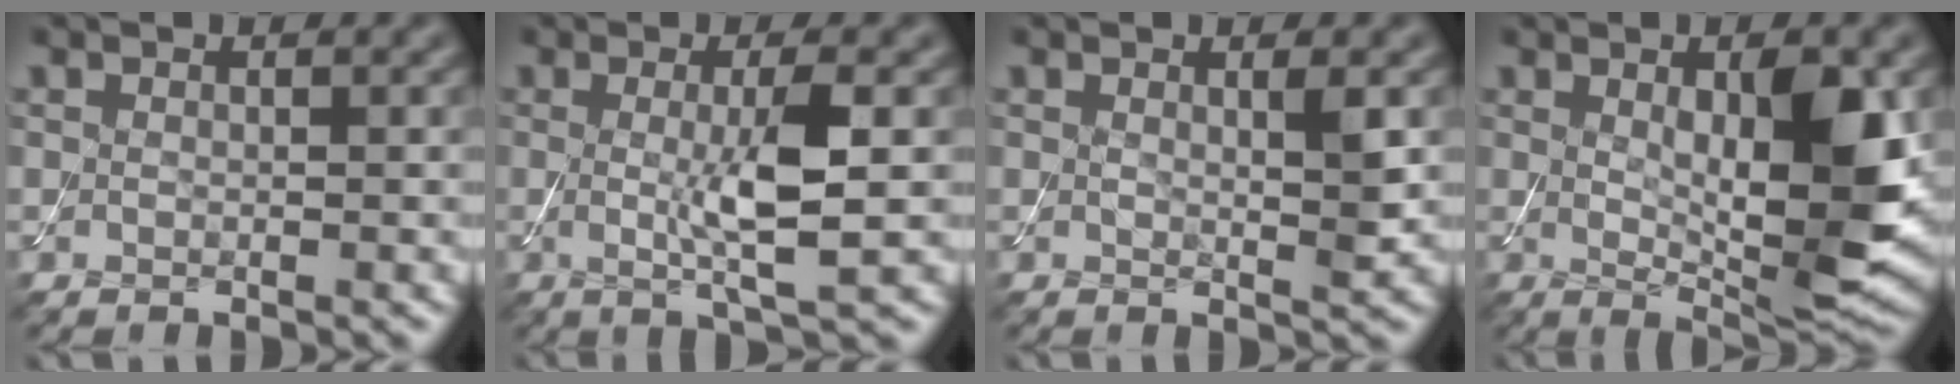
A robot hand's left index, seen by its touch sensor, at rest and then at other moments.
{"total": 4.7, "force": [0.0, 0.7, 4.6], "torque": [-0.085, -0.009, 0.003]}
{"total": 1.7, "force": [0.5, 0.2, 1.6], "torque": [-0.024, -0.007, 0.007]}
{"total": 8.1, "force": [0.7, 2.2, 7.8], "torque": [-0.120, -0.013, 0.018]}